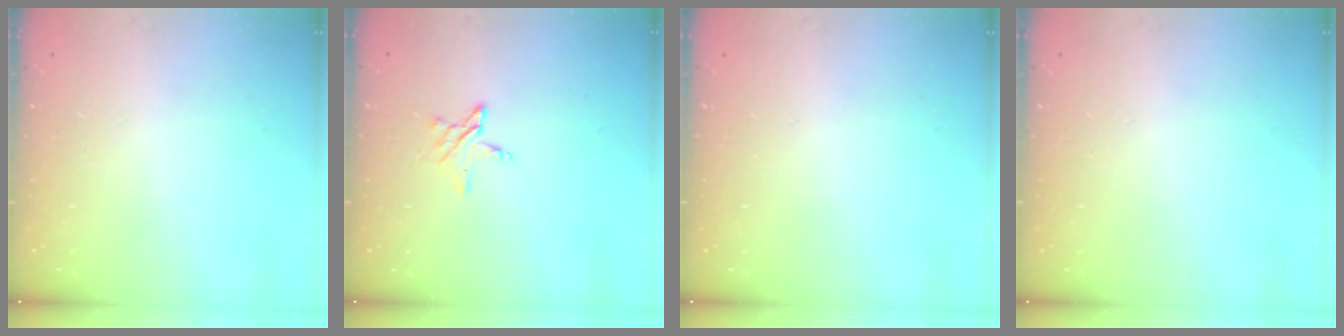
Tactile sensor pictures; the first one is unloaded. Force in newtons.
{"total": 4.5, "press": 4.5, "slide": 0.4}
{"total": 0.0}
{"total": 0.0}